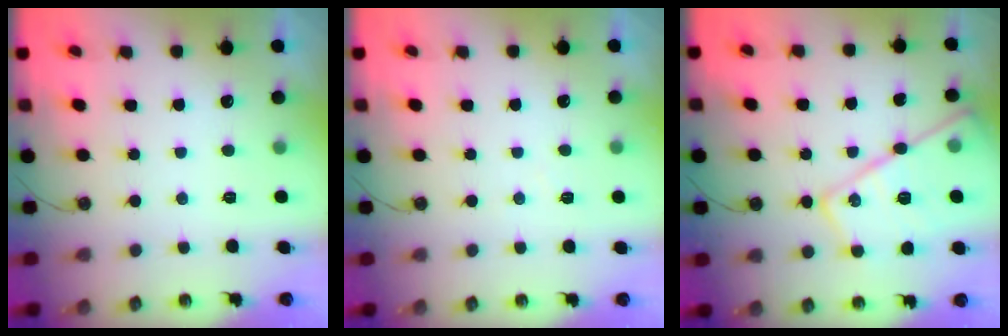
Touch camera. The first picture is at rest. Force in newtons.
{"total": 4.3, "press": 4.2, "slide": 0.6}
{"total": 20.6, "press": 20.5, "slide": 1.7}